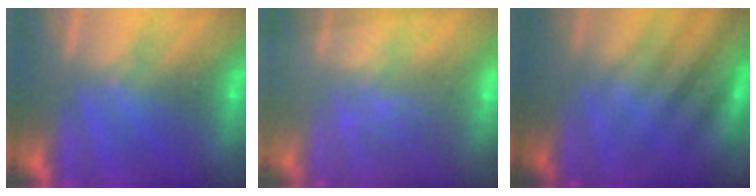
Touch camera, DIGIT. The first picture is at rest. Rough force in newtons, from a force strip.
{"total": 2.9}
{"total": 2.6}